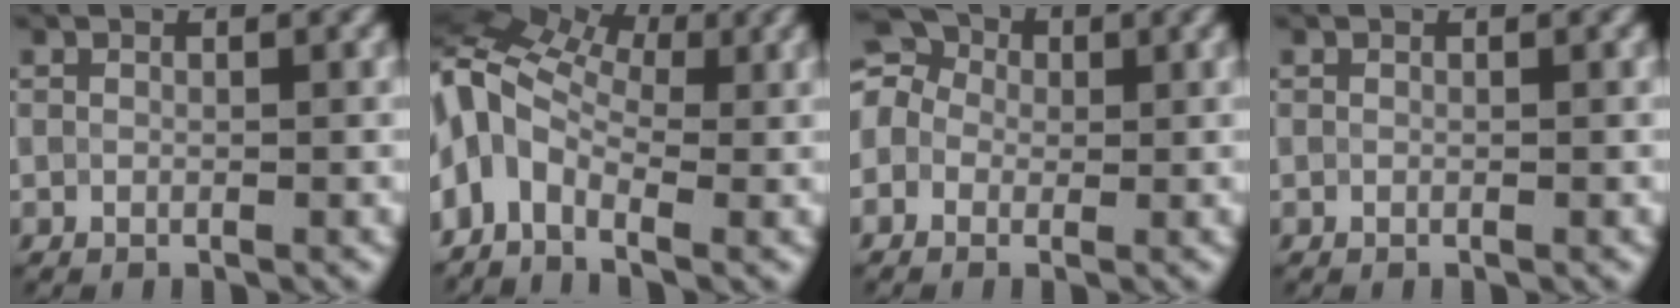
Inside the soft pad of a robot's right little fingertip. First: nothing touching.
{"total": 9.7, "force": [0.2, 6.5, 7.1], "torque": [-0.158, 0.012, -0.016]}
{"total": 6.4, "force": [0.8, 5.4, 3.3], "torque": [-0.058, 0.037, -0.032]}
{"total": 0.0}